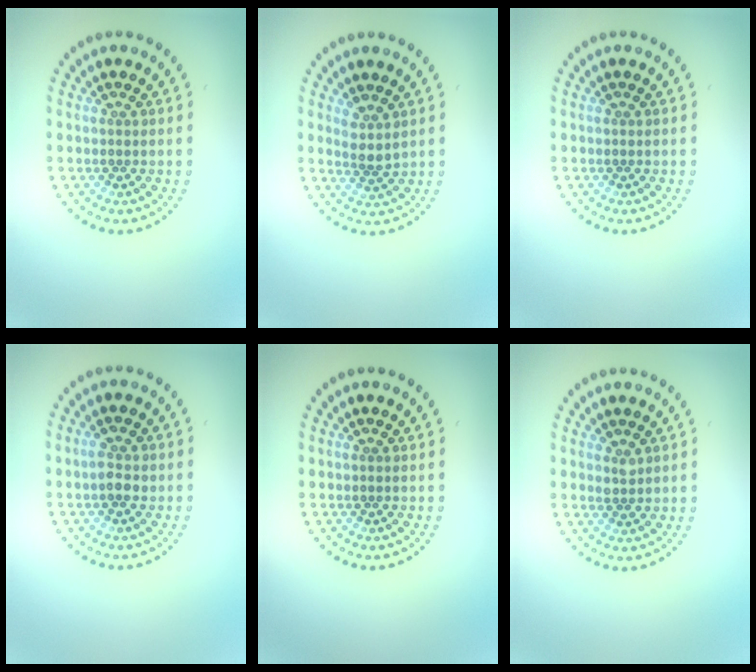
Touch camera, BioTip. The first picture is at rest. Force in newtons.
{"total": 2.0, "press": 1.5, "slide": 1.2}
{"total": 0.0}
{"total": 1.7, "press": 1.7, "slide": 0.2}
{"total": 0.0}
{"total": 1.0, "press": 1.0, "slide": 0.2}